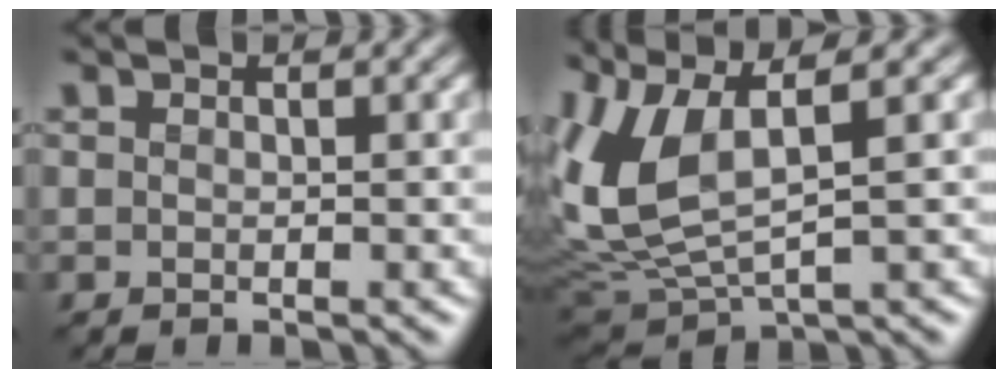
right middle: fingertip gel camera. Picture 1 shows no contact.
{"total": 7.9, "force": [2.0, 3.1, 7.0], "torque": [-0.176, 0.003, 0.040]}